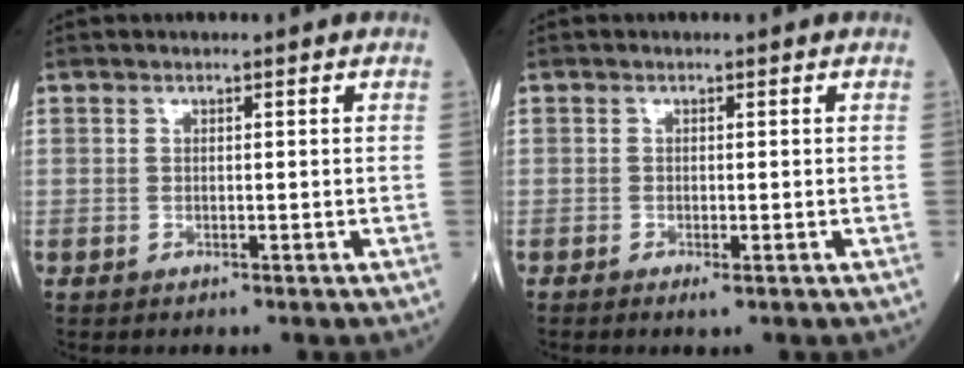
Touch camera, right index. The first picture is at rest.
{"total": 0.8, "force": [-0.5, 0.1, 0.7], "torque": [-0.013, -0.003, -0.008]}